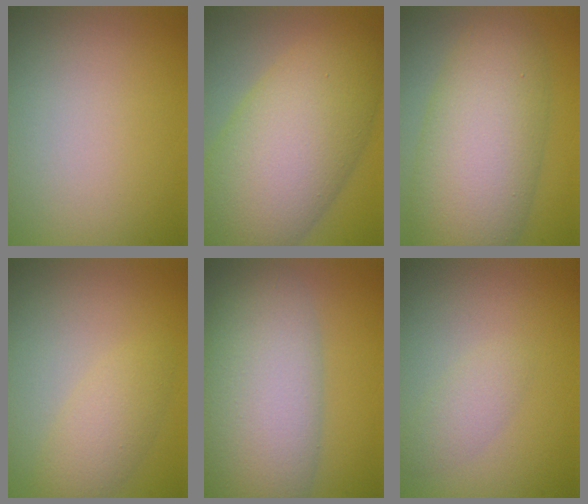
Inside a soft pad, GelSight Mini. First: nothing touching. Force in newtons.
{"total": 11.9, "press": 11.9, "slide": 0.5}
{"total": 9.6, "press": 9.6, "slide": 0.3}
{"total": 2.8, "press": 2.8, "slide": 0.1}
{"total": 10.0, "press": 10.0, "slide": 0.6}
{"total": 1.5, "press": 1.5, "slide": 0.0}